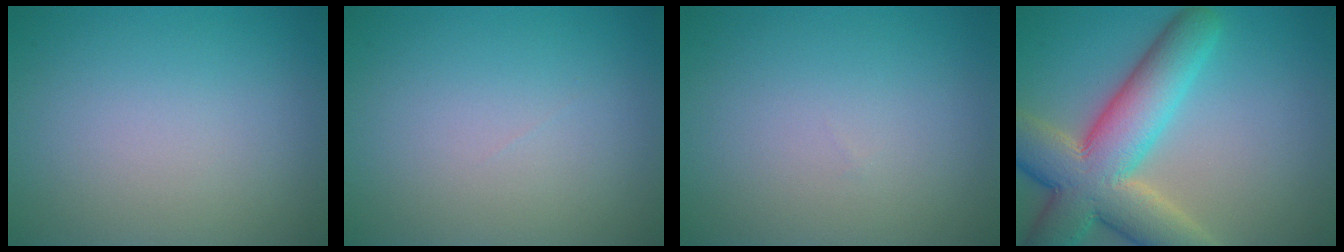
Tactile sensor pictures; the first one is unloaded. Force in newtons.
{"total": 0.0}
{"total": 0.0}
{"total": 10.8, "press": 10.8, "slide": 0.7}